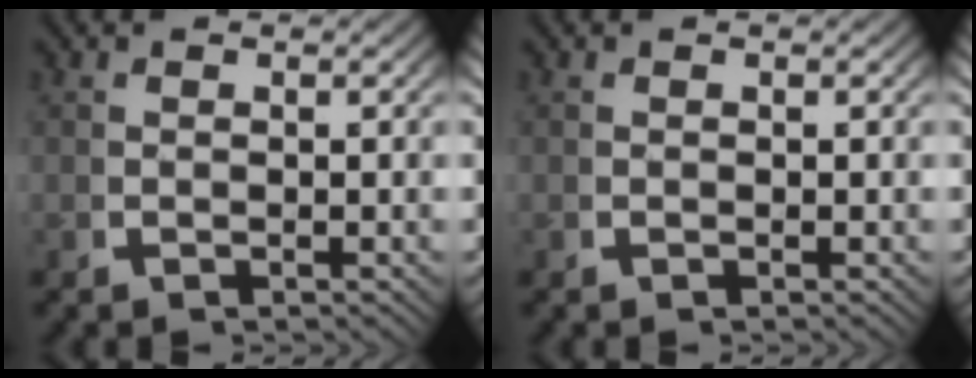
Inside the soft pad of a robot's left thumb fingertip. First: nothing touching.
{"total": 0.0}